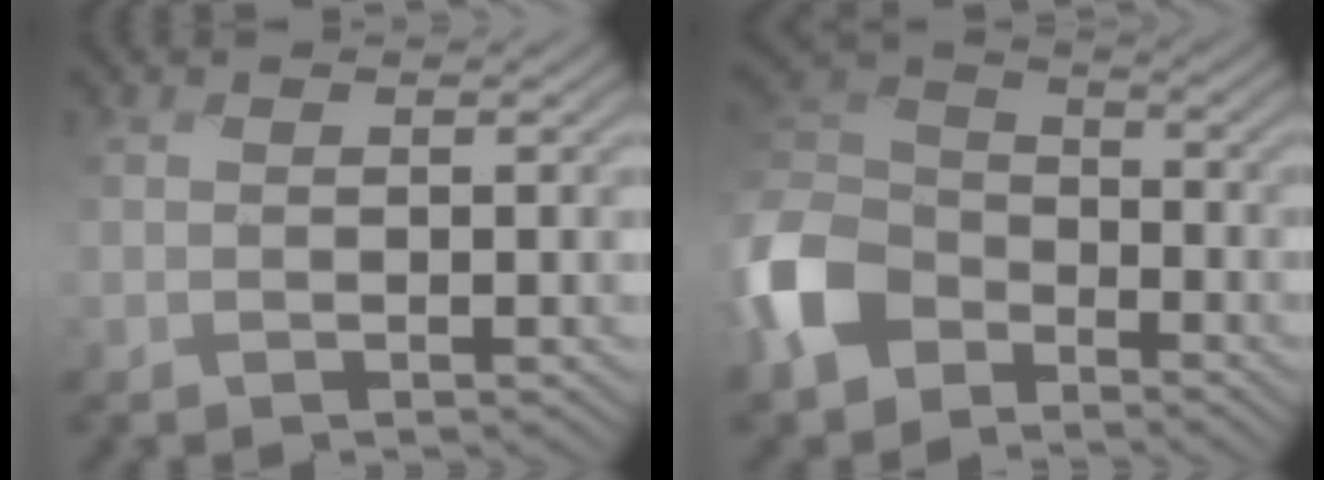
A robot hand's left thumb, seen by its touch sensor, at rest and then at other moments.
{"total": 10.5, "force": [-5.7, 7.6, 4.5], "torque": [-0.141, -0.015, -0.146]}